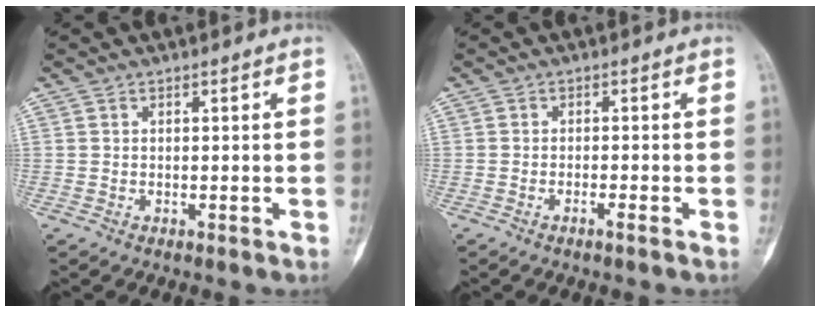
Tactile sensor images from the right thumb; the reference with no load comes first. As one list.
[{"total": 1.4, "force": [-0.9, 0.0, 1.0], "torque": [-0.021, 0.004, -0.018]}]